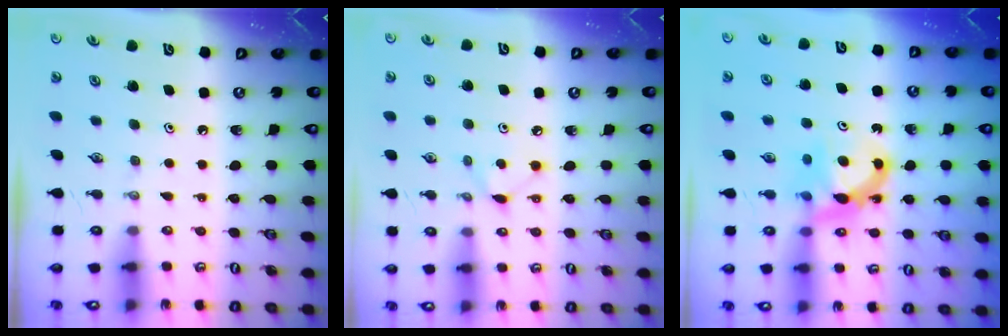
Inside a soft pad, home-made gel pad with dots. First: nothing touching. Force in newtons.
{"total": 5.9, "press": 5.9, "slide": 0.6}
{"total": 7.7, "press": 7.7, "slide": 0.4}